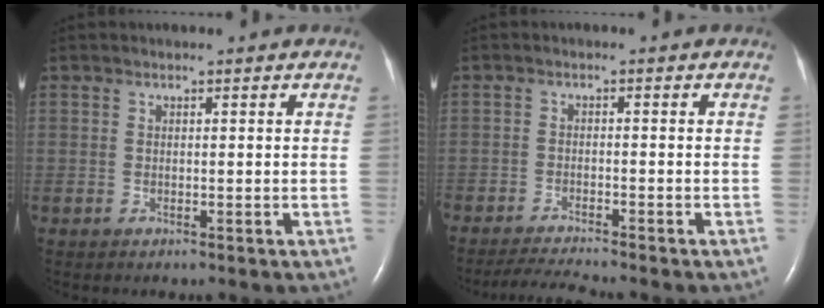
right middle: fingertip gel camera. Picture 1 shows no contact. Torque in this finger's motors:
{"motor_torque": [0.86, -0.89, 0.15, 0.07]}